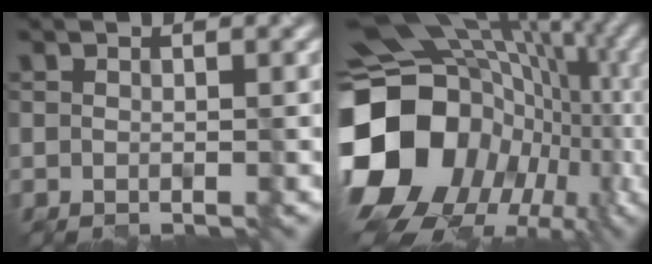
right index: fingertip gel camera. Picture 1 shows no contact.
{"total": 19.1, "force": [-3.0, 15.9, 10.2], "torque": [-0.221, -0.017, -0.036]}